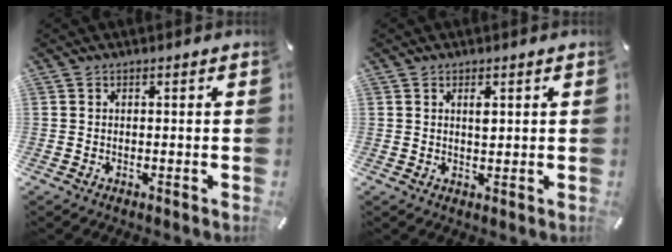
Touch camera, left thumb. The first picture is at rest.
{"total": 1.9, "force": [0.8, 0.8, 1.5], "torque": [-0.024, -0.002, 0.012]}